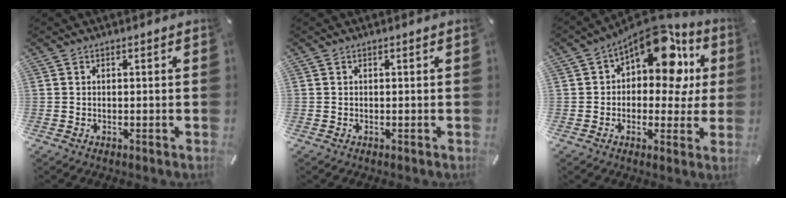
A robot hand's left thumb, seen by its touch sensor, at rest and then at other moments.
{"total": 0.0}
{"total": 17.7, "force": [9.0, 9.4, 12.0], "torque": [-0.170, -0.059, 0.152]}